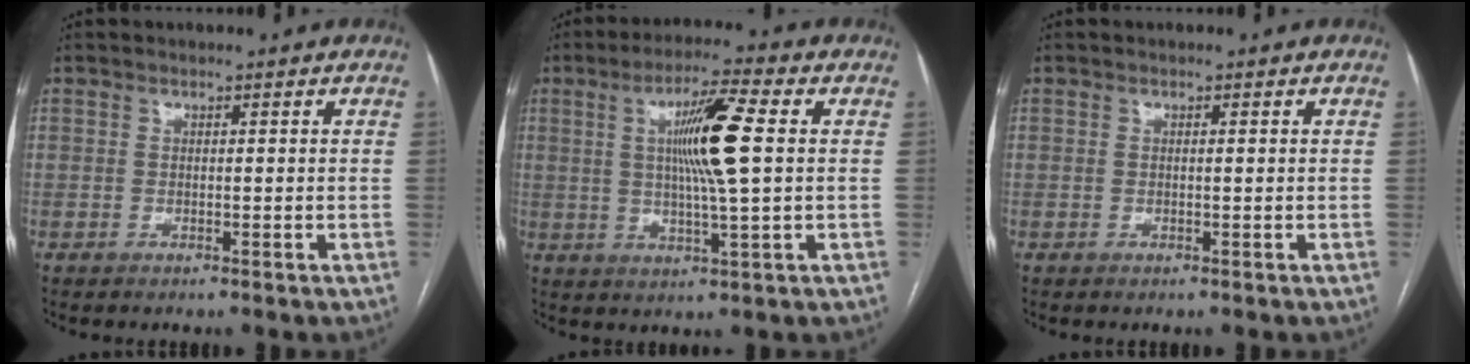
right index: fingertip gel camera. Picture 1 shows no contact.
{"total": 10.4, "force": [1.7, 0.0, 10.2], "torque": [-0.185, 0.002, 0.029]}
{"total": 0.6, "force": [0.1, 0.1, 0.5], "torque": [-0.010, 0.000, 0.001]}